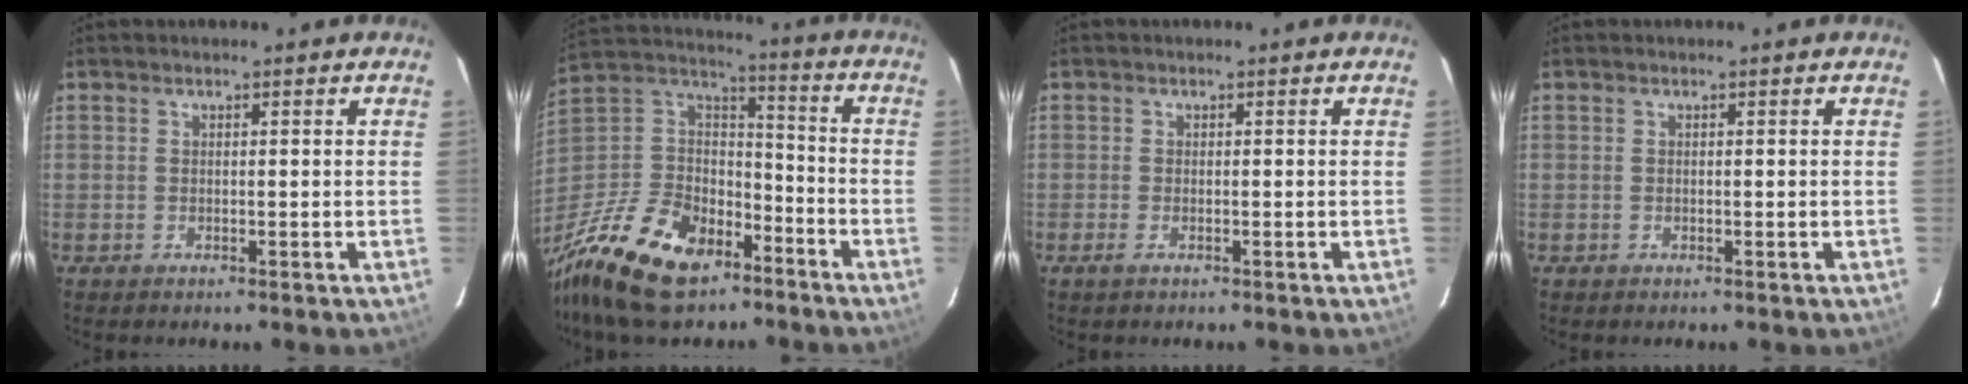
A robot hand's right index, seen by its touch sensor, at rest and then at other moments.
{"total": 23.6, "force": [-15.7, 12.6, 12.3], "torque": [-0.283, 0.006, -0.259]}
{"total": 1.2, "force": [-0.7, 0.4, 0.8], "torque": [-0.019, -0.002, -0.014]}
{"total": 0.0}